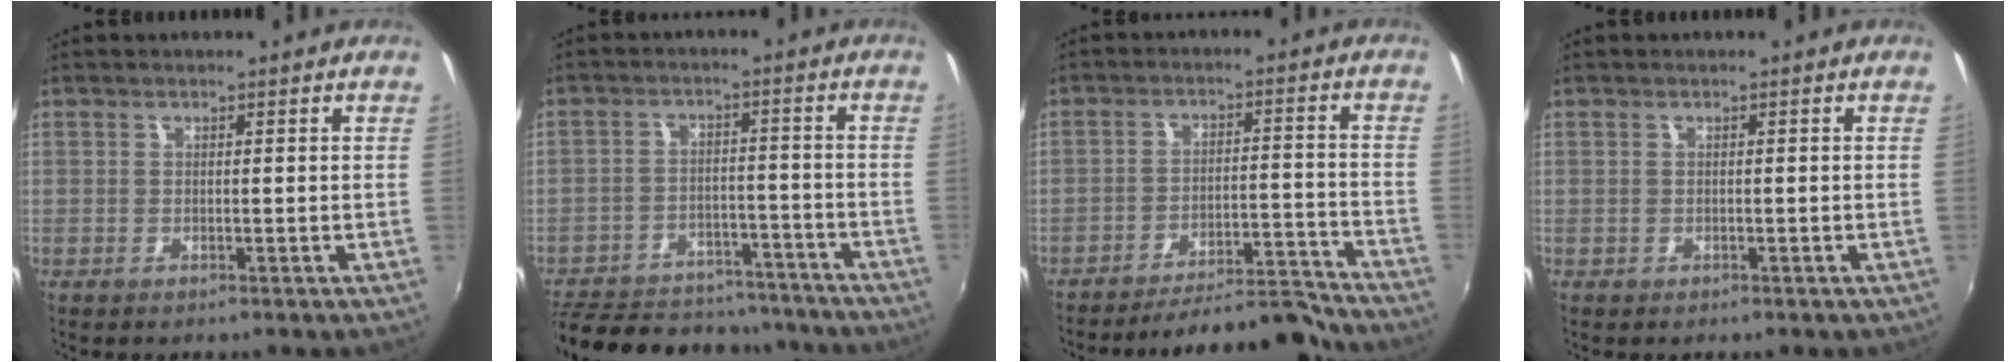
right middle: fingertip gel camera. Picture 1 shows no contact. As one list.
[{"total": 19.4, "force": [-16.2, 8.5, 6.5], "torque": [-0.152, 0.035, -0.205]}, {"total": 12.9, "force": [-12.5, 1.4, 3.1], "torque": [-0.055, 0.032, -0.170]}, {"total": 0.6, "force": [-0.3, 0.5, 0.1], "torque": [-0.002, -0.001, -0.002]}]